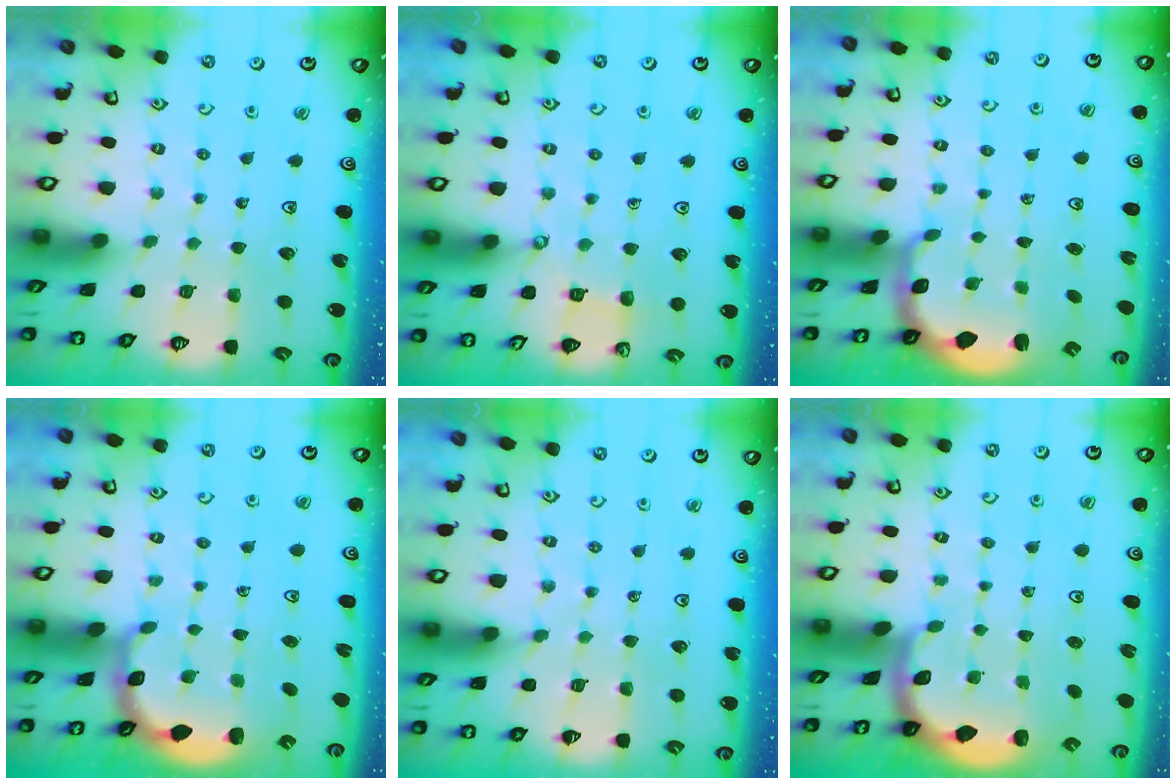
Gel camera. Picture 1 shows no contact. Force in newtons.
{"total": 3.8, "press": 3.8, "slide": 0.4}
{"total": 2.1, "press": 1.3, "slide": 1.6}
{"total": 3.0, "press": 2.0, "slide": 2.2}
{"total": 4.3, "press": 4.3, "slide": 0.7}
{"total": 1.9, "press": 1.8, "slide": 0.6}